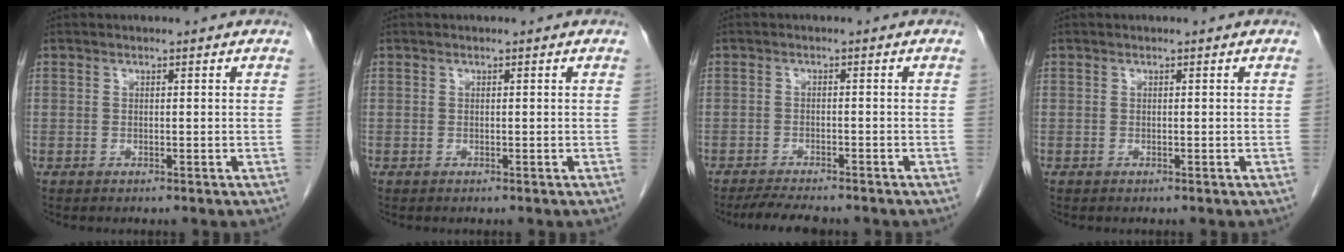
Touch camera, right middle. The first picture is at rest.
{"total": 0.0}
{"total": 5.4, "force": [-4.8, 0.8, 2.4], "torque": [-0.039, -0.013, -0.077]}
{"total": 0.0}